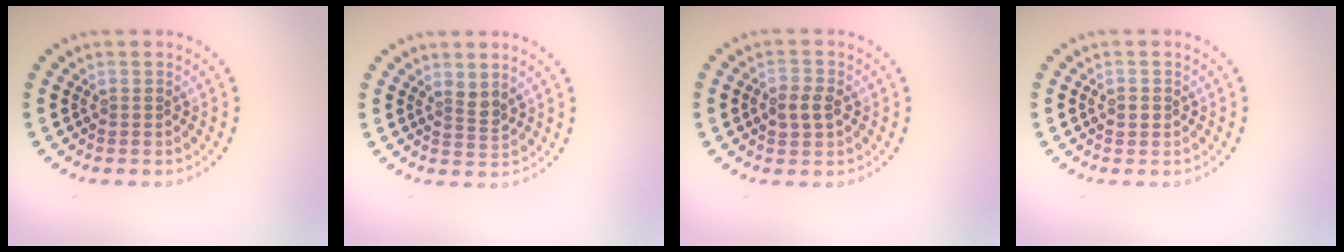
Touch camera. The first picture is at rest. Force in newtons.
{"total": 1.4, "press": 1.1, "slide": 1.0}
{"total": 2.0, "press": 2.0, "slide": 0.2}
{"total": 1.2, "press": 1.2, "slide": 0.1}